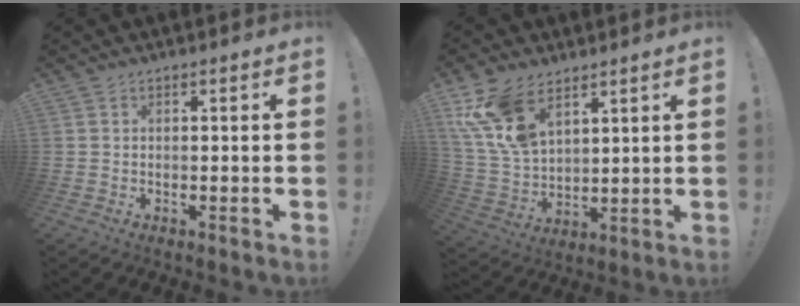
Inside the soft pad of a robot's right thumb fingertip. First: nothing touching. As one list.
[{"total": 14.6, "force": [8.7, 8.2, 8.4], "torque": [-0.177, -0.041, 0.169]}]